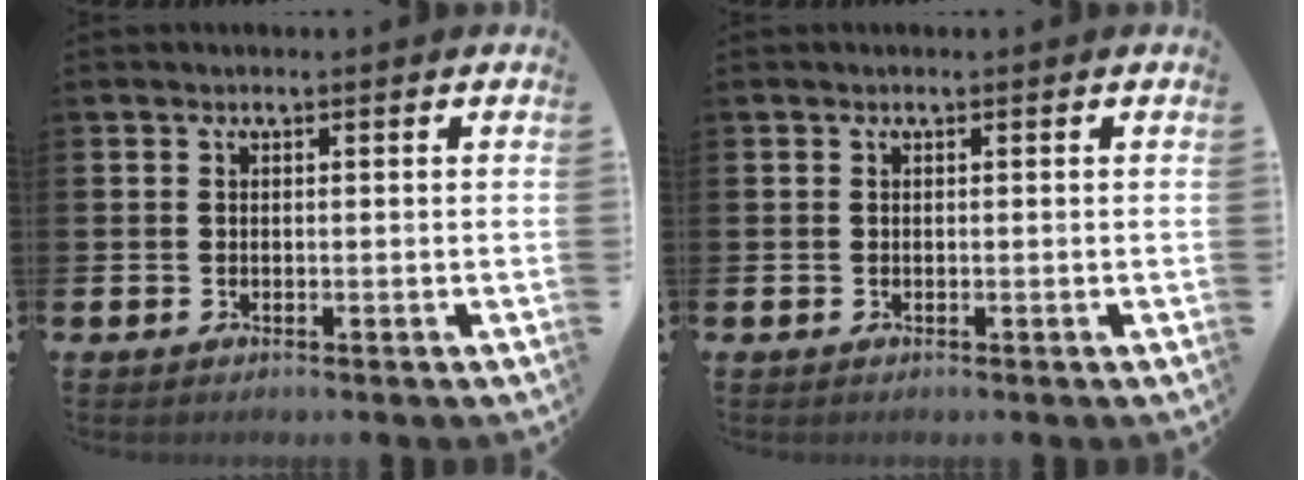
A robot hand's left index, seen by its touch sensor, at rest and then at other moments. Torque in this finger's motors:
{"motor_torque": [0.00, 0.00, 0.00, 0.00]}